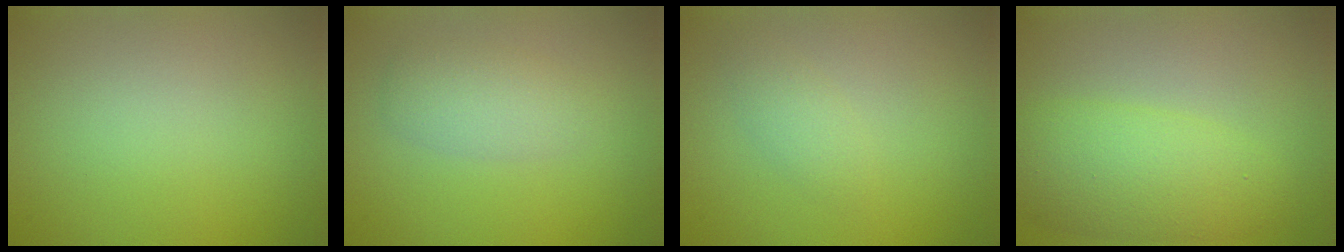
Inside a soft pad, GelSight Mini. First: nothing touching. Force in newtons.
{"total": 2.6, "press": 2.6, "slide": 0.3}
{"total": 1.3, "press": 1.3, "slide": 0.0}
{"total": 5.1, "press": 5.1, "slide": 0.2}